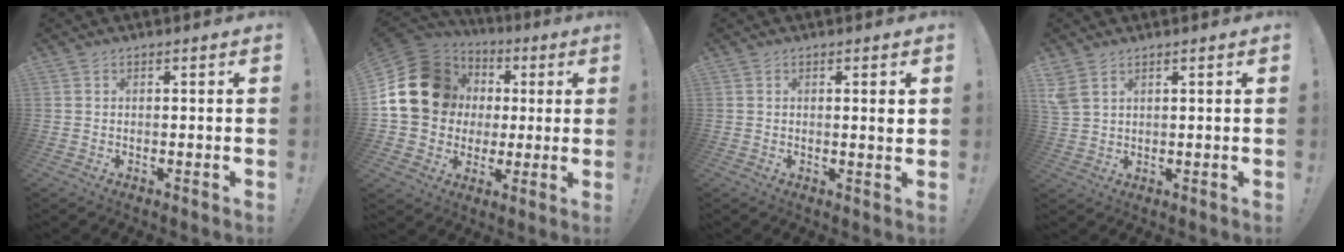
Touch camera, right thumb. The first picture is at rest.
{"total": 21.5, "force": [3.8, 18.4, 10.6], "torque": [-0.169, -0.004, 0.102]}
{"total": 2.3, "force": [0.9, 0.0, 2.1], "torque": [-0.025, -0.007, 0.011]}
{"total": 4.5, "force": [2.8, 2.4, 2.5], "torque": [-0.051, -0.005, 0.059]}